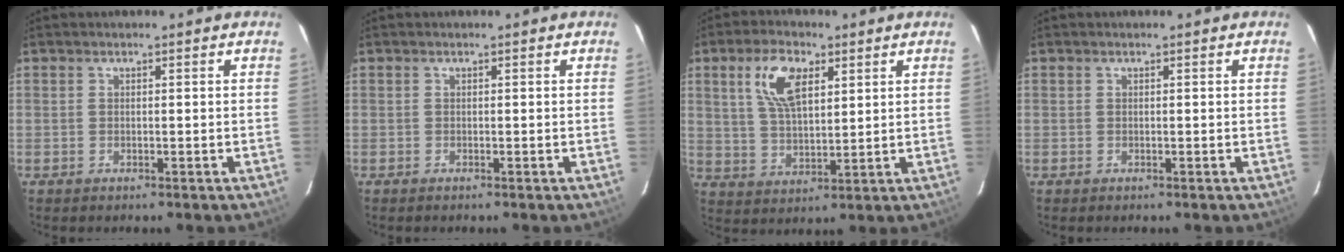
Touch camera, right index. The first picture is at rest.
{"total": 0.0}
{"total": 9.6, "force": [4.1, 4.6, 7.3], "torque": [-0.143, 0.014, 0.081]}
{"total": 0.0}